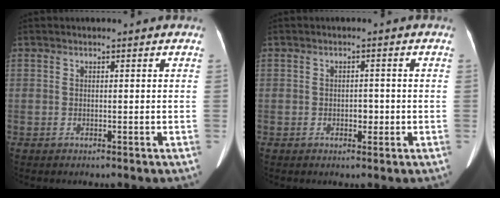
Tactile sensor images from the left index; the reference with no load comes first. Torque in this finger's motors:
{"motor_torque": [-0.10, -0.01, 0.00, -0.01]}